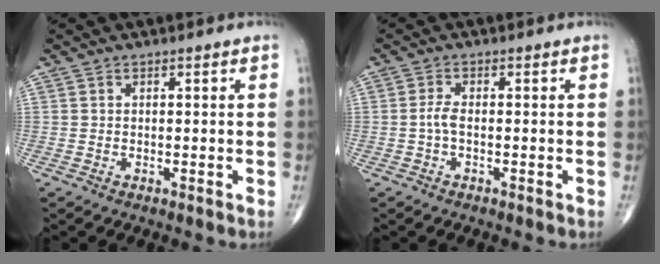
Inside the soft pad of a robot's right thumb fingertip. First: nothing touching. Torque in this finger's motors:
{"motor_torque": [-0.02, -0.09, 0.29, -0.05, 0.00]}